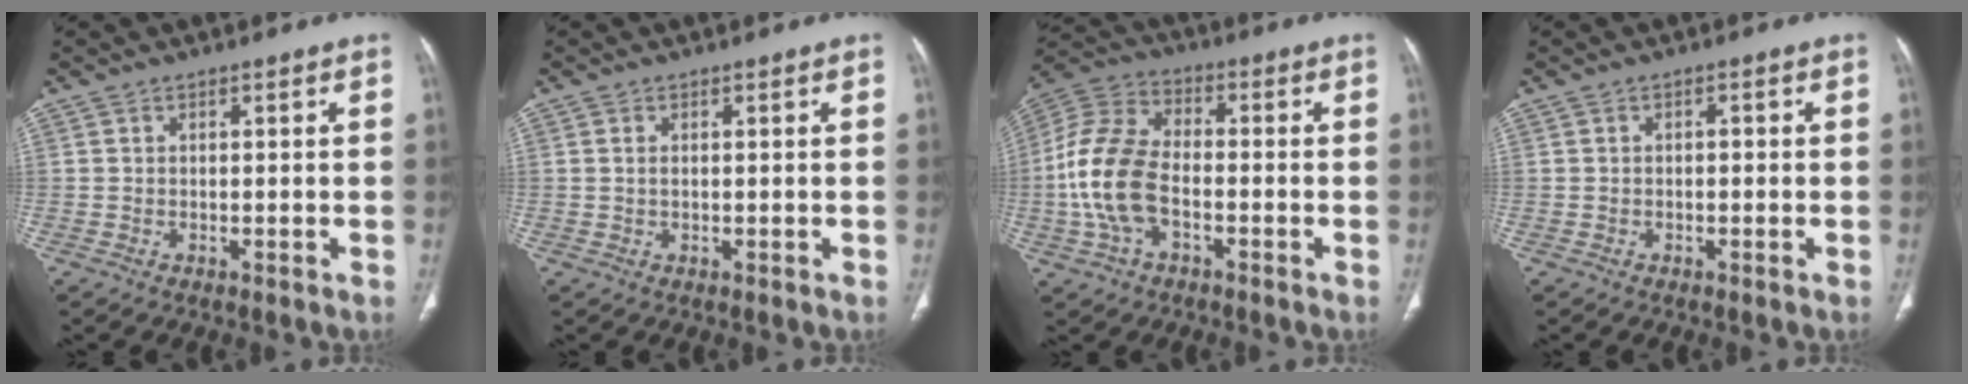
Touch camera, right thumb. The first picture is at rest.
{"total": 0.8, "force": [0.1, 0.5, 0.7], "torque": [-0.019, 0.003, 0.005]}
{"total": 14.4, "force": [-3.0, 8.6, 11.1], "torque": [-0.242, 0.032, -0.062]}
{"total": 0.9, "force": [-0.1, 0.6, 0.7], "torque": [-0.009, 0.002, -0.004]}